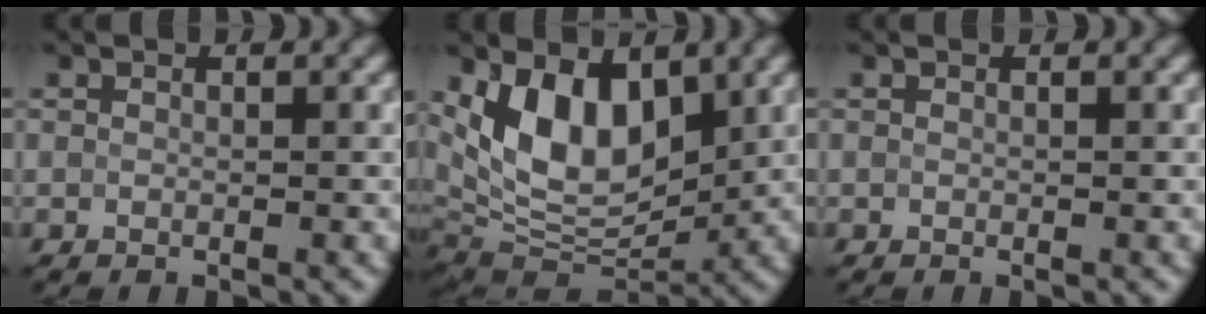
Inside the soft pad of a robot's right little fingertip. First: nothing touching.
{"total": 8.5, "force": [2.5, 4.7, 6.6], "torque": [-0.117, -0.007, 0.041]}
{"total": 0.0}